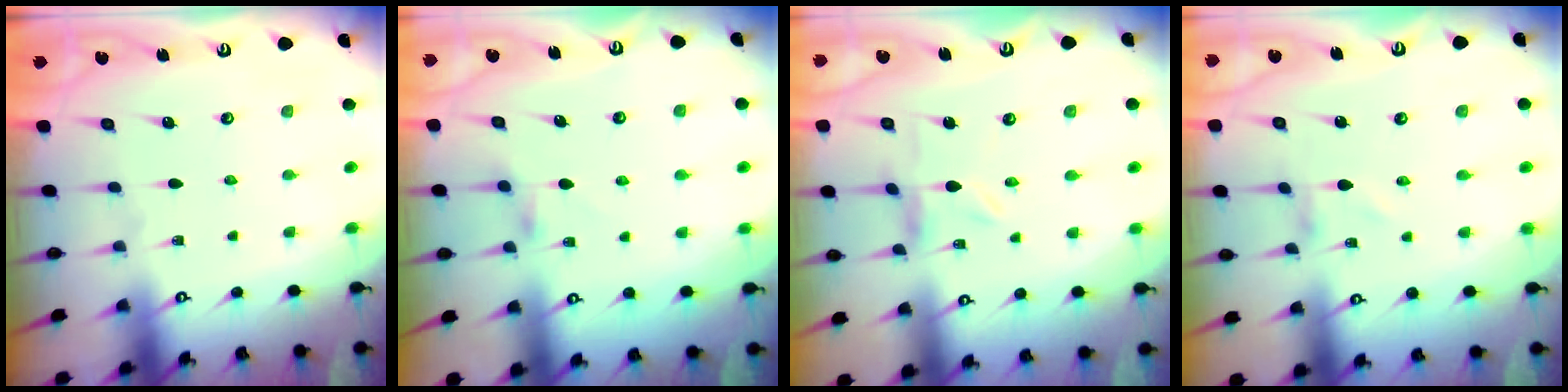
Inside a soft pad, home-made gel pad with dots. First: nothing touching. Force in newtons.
{"total": 2.8, "press": 2.7, "slide": 0.6}
{"total": 1.0, "press": 1.0, "slide": 0.3}
{"total": 1.0, "press": 1.0, "slide": 0.1}